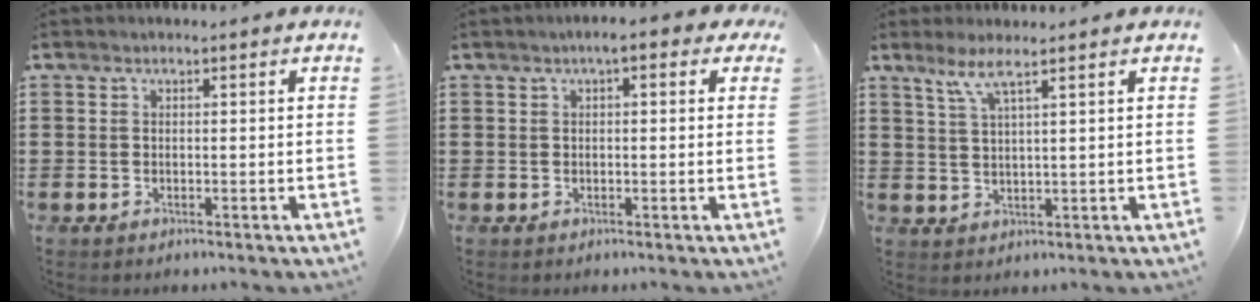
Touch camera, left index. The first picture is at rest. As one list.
[{"total": 2.4, "force": [0.6, 0.9, 2.2], "torque": [-0.043, 0.008, 0.007]}, {"total": 3.7, "force": [2.5, 0.1, 2.7], "torque": [-0.062, 0.002, 0.043]}]